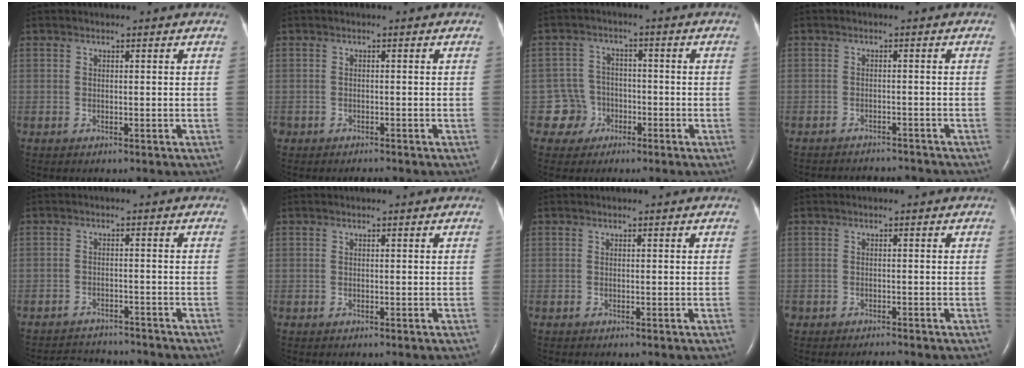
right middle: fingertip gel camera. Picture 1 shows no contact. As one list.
[{"total": 1.5, "force": [-1.3, 0.6, 0.2], "torque": [-0.009, -0.004, -0.020]}, {"total": 4.8, "force": [-2.2, 4.3, -0.5], "torque": [0.017, 0.016, -0.037]}, {"total": 7.2, "force": [-7.1, 1.1, 0.9], "torque": [-0.014, 0.001, -0.088]}, {"total": 7.8, "force": [-7.6, 1.2, 1.1], "torque": [-0.020, 0.001, -0.108]}, {"total": 0.0}, {"total": 0.0}, {"total": 0.9, "force": [-0.9, 0.1, 0.1], "torque": [-0.006, -0.005, -0.013]}]